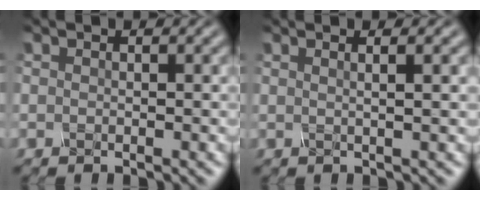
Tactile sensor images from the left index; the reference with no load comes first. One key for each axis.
{"total": 3.4, "fx": 1.4, "fy": 1.5, "fz": 2.7, "tx": -0.015, "ty": 0.017, "tz": -0.014}